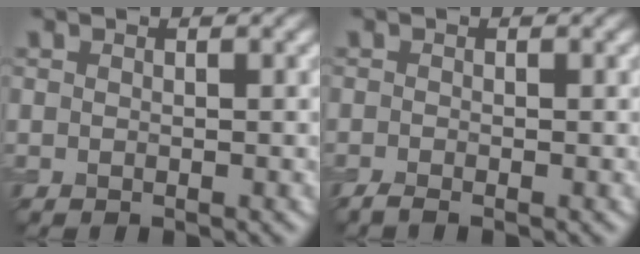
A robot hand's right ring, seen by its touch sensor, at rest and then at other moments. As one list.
[{"total": 1.0, "force": [-0.8, 0.0, 0.6], "torque": [-0.014, -0.005, -0.020]}]